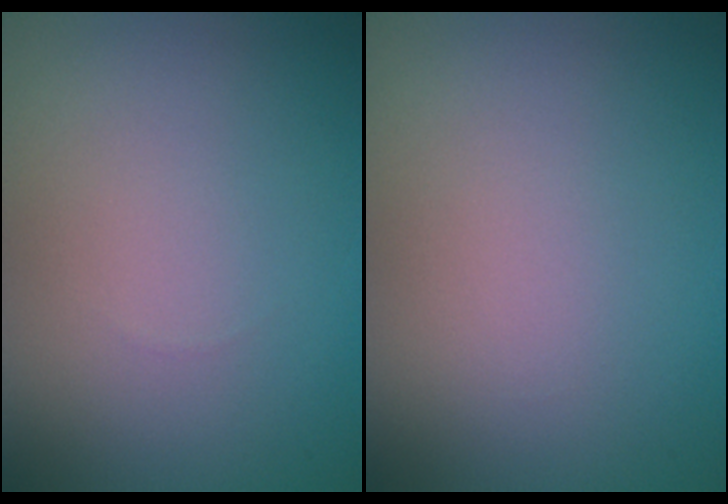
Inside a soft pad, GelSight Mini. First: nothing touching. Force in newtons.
{"total": 0.0}